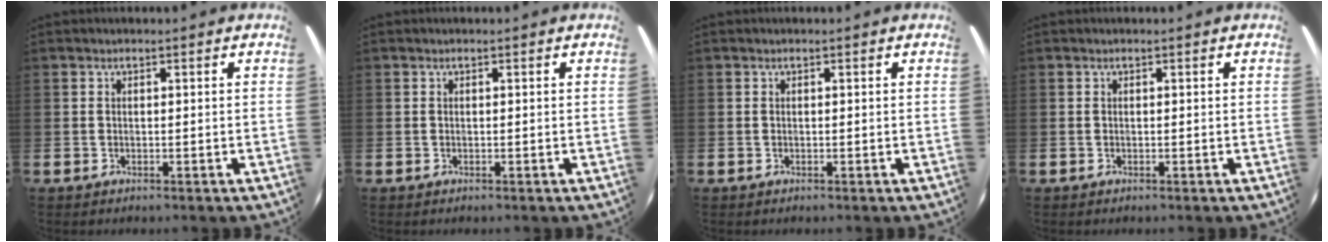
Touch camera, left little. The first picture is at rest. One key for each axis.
{"total": 0.0}
{"total": 0.0}
{"total": 0.0}